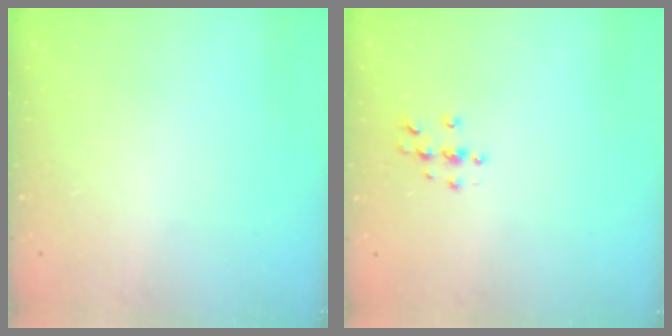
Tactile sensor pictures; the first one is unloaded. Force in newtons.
{"total": 3.7, "press": 3.7, "slide": 0.5}